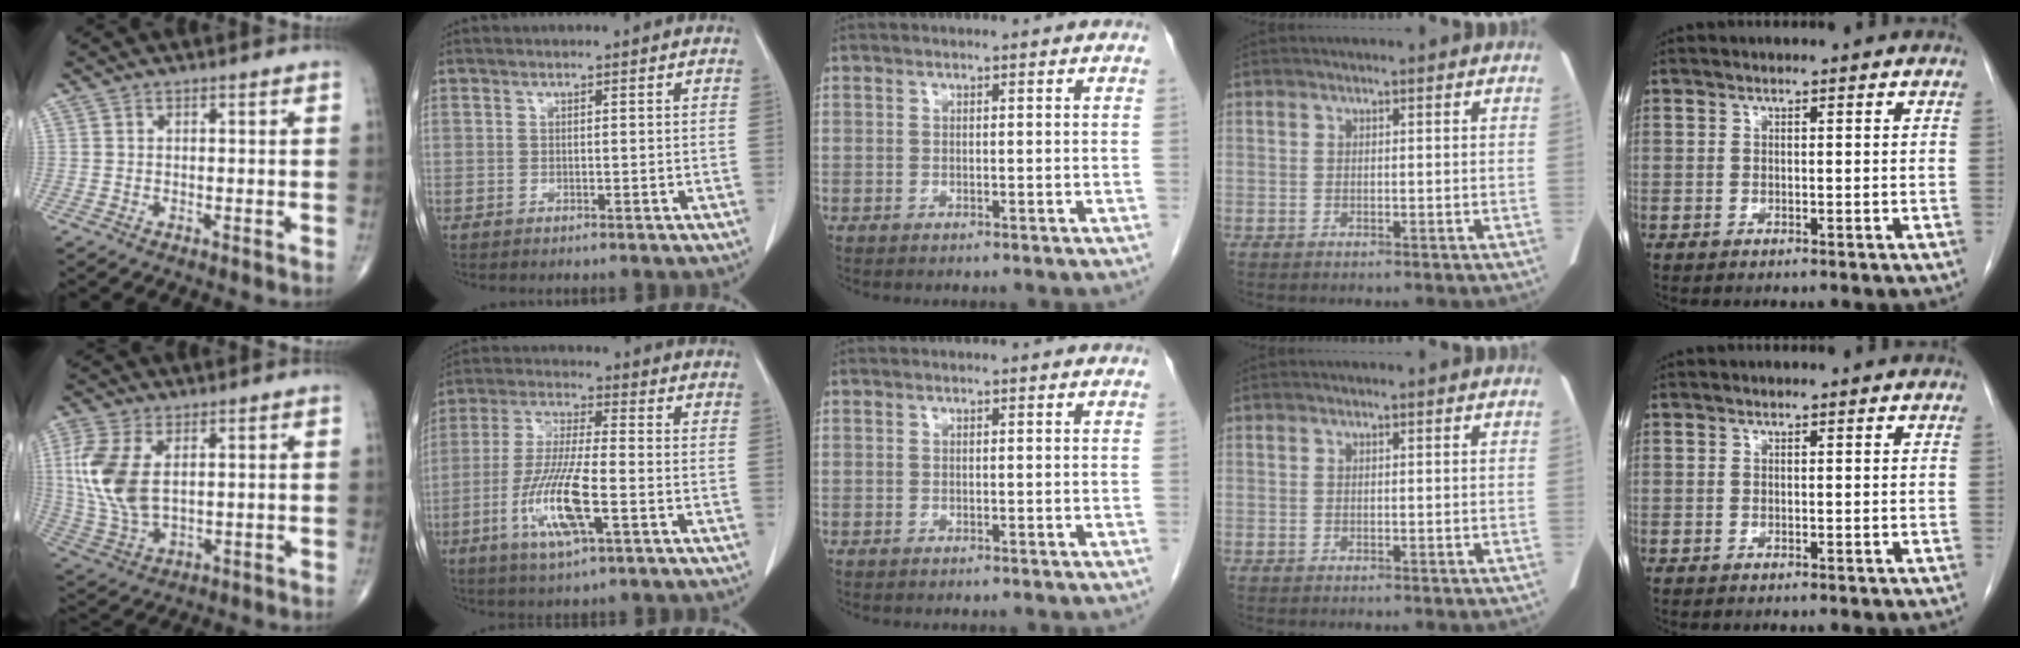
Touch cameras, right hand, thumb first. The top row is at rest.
{"thumb": {"total": 12.0, "force": [2.4, 6.6, 9.8], "torque": [-0.226, -0.007, 0.054]}, "index": {"total": 11.9, "force": [-4.2, 1.6, 11.0], "torque": [-0.224, -0.016, -0.079]}}